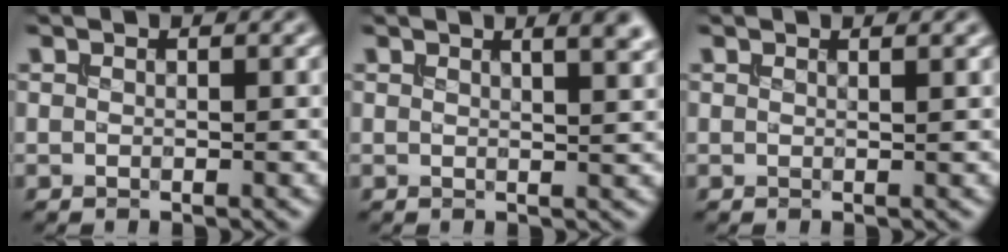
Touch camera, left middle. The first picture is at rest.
{"total": 4.7, "force": [2.7, 1.9, 3.3], "torque": [-0.010, 0.024, 0.007]}
{"total": 1.1, "force": [0.7, 0.5, 0.8], "torque": [-0.003, -0.001, -0.002]}